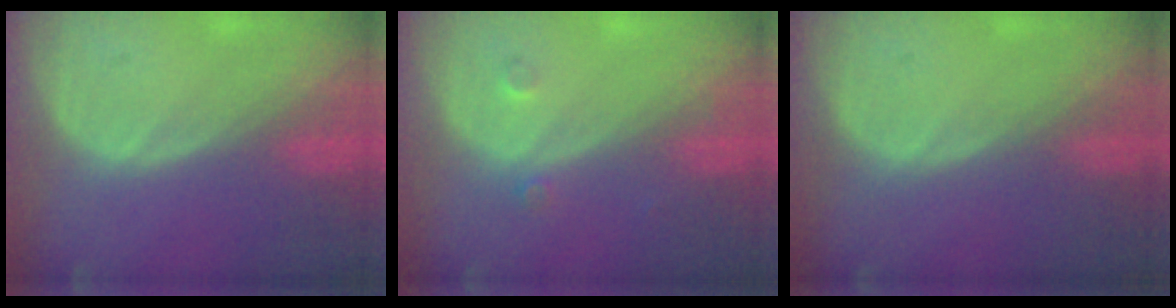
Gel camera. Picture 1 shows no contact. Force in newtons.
{"total": 1.5, "press": 1.2, "slide": 0.8}
{"total": 0.0}